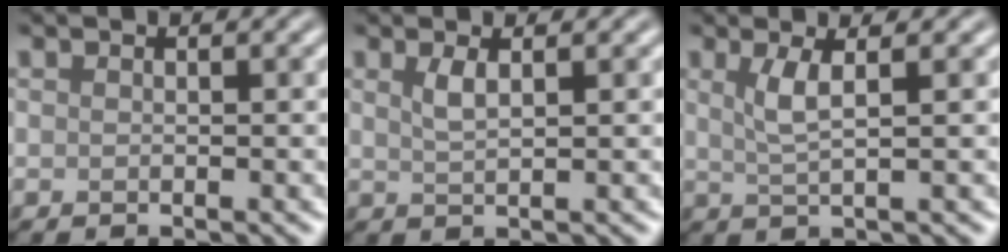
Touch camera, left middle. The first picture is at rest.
{"total": 1.6, "force": [0.8, 0.5, 1.3], "torque": [-0.027, -0.001, 0.015]}
{"total": 2.6, "force": [0.8, 0.6, 2.3], "torque": [-0.044, -0.003, 0.017]}